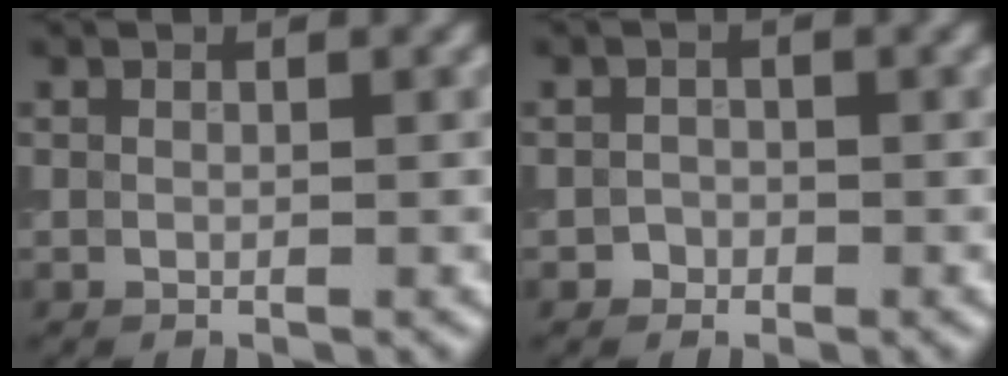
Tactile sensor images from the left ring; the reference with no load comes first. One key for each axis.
{"total": 0.8, "fx": -0.4, "fy": 0.7, "fz": -0.1, "tx": 0.011, "ty": 0.003, "tz": -0.008}